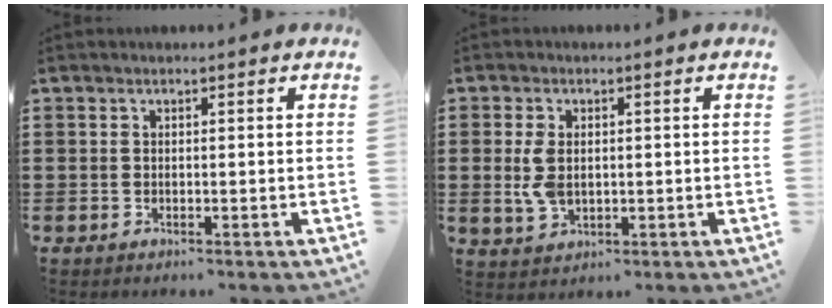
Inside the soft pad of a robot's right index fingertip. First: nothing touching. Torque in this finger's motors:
{"motor_torque": [0.64, -0.06, 0.28, 0.13]}